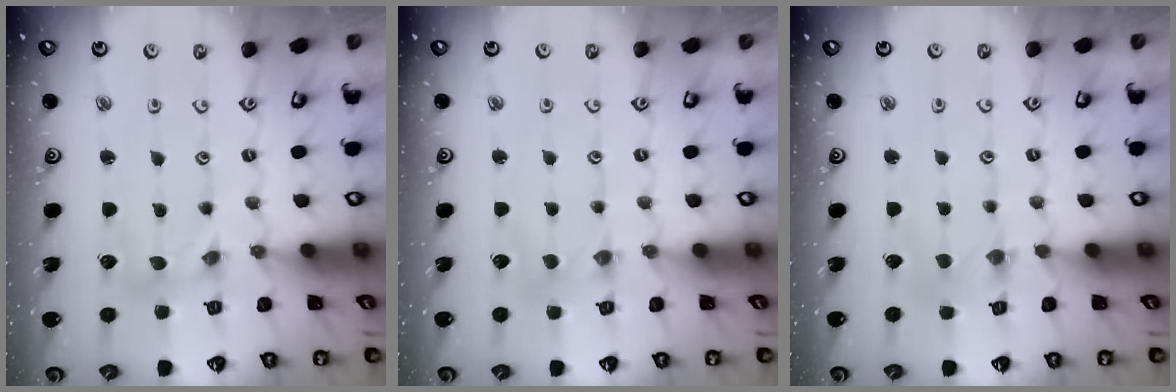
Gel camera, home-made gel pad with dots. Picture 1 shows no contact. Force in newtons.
{"total": 0.7, "press": 0.7, "slide": 0.2}
{"total": 0.0}